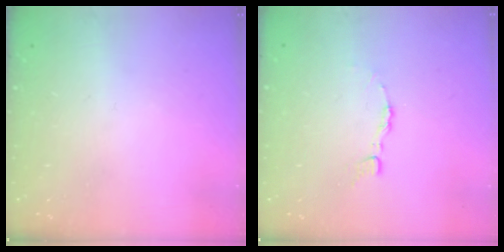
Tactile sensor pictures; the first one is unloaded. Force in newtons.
{"total": 2.9, "press": 2.9, "slide": 0.2}